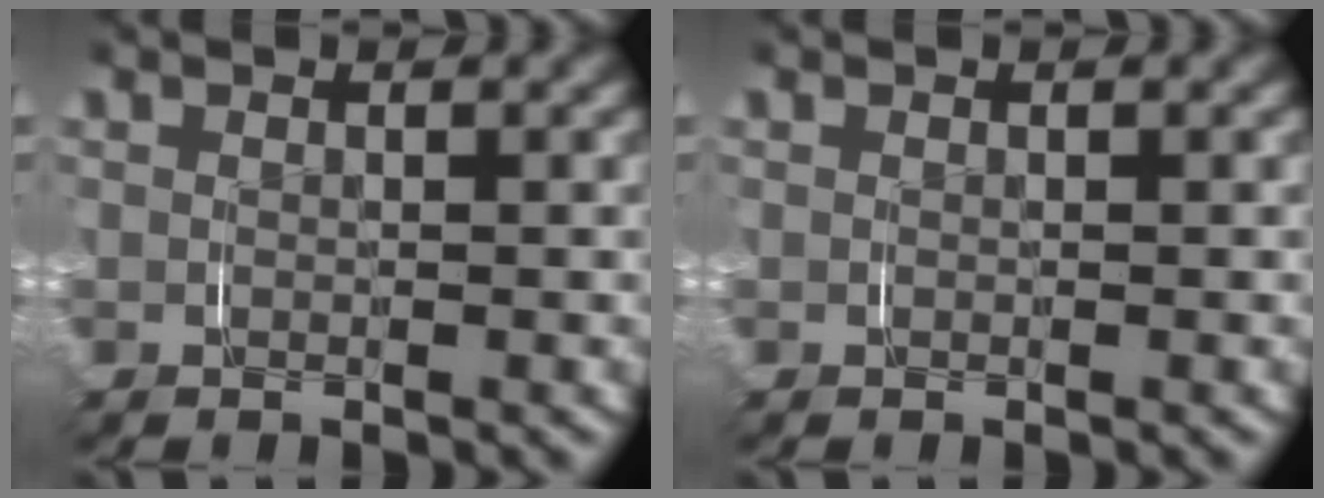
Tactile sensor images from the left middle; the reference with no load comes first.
{"total": 0.0}